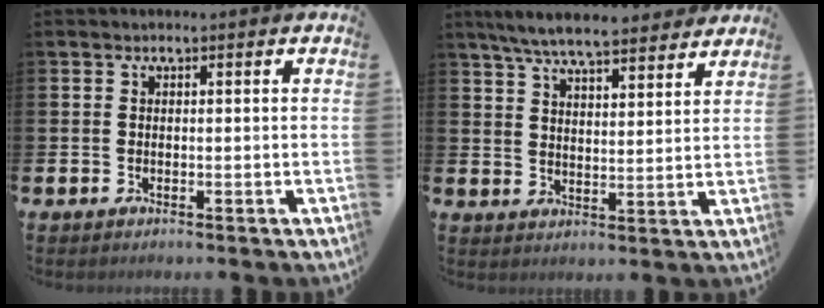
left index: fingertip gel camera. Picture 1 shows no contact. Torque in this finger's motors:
{"motor_torque": [1.08, -1.06, 0.29, 0.21]}